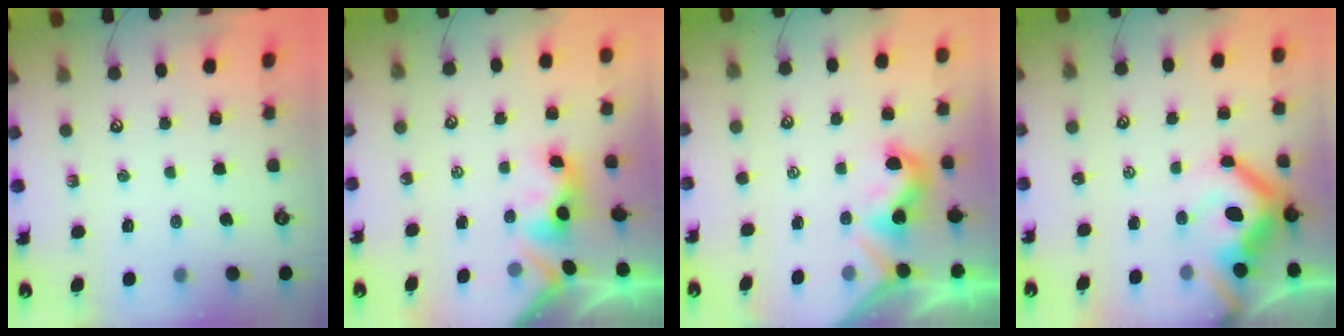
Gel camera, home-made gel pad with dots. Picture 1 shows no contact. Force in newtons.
{"total": 3.0, "press": 2.9, "slide": 0.6}
{"total": 1.8, "press": 1.8, "slide": 0.2}
{"total": 13.0, "press": 12.9, "slide": 1.7}